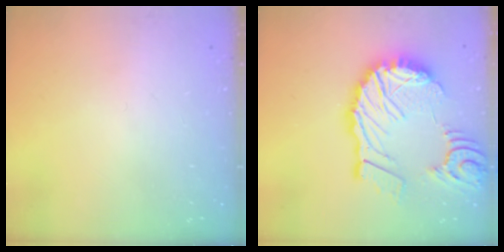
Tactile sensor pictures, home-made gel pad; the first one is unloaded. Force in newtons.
{"total": 25.3, "press": 25.1, "slide": 3.2}